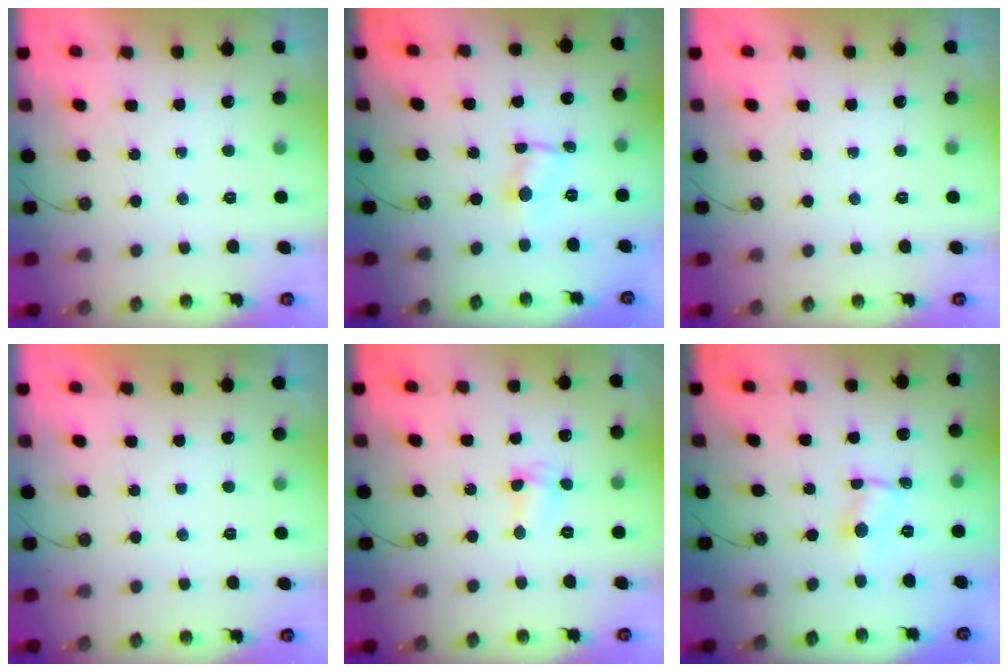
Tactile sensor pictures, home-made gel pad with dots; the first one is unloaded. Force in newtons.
{"total": 1.1, "press": 1.1, "slide": 0.2}
{"total": 0.0}
{"total": 0.0}
{"total": 2.6, "press": 2.6, "slide": 0.6}
{"total": 1.1, "press": 1.1, "slide": 0.2}